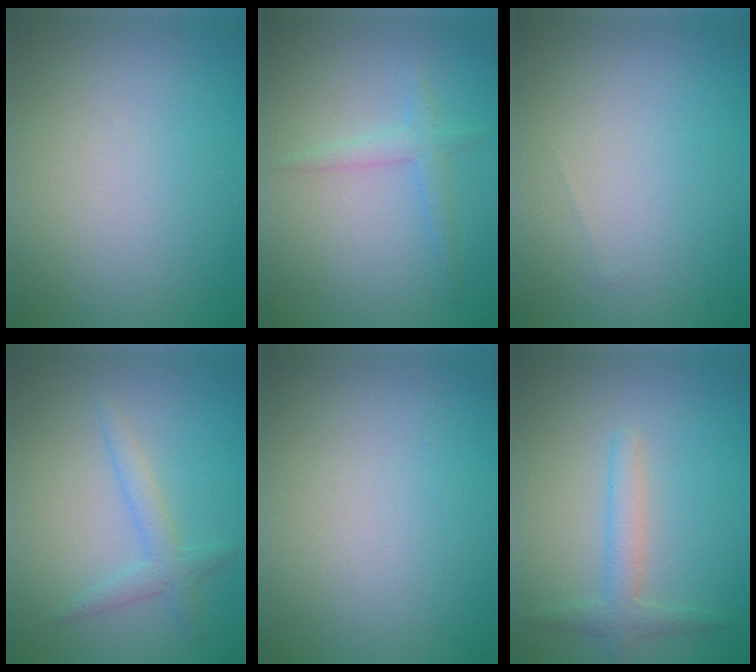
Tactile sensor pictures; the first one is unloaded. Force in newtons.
{"total": 1.7, "press": 1.7, "slide": 0.1}
{"total": 0.0}
{"total": 2.2, "press": 2.2, "slide": 0.1}
{"total": 0.0}
{"total": 2.4, "press": 2.4, "slide": 0.1}